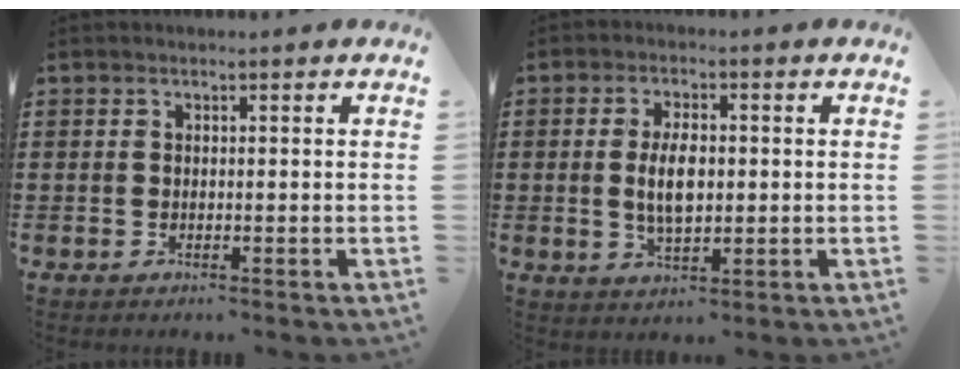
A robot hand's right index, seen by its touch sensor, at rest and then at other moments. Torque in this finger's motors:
{"motor_torque": [1.63, 0.51, 0.69, 0.06]}